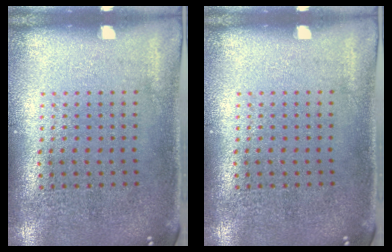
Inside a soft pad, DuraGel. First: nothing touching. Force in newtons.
{"total": 0.0}